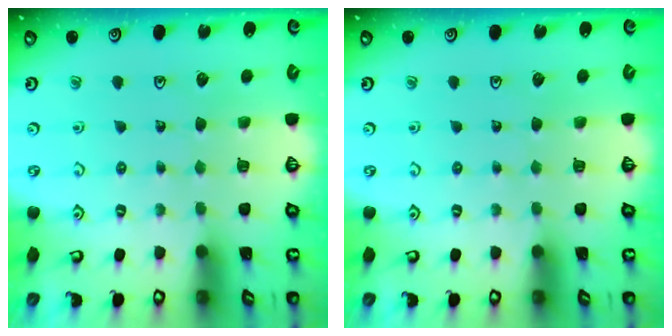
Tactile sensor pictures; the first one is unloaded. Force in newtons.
{"total": 0.0}